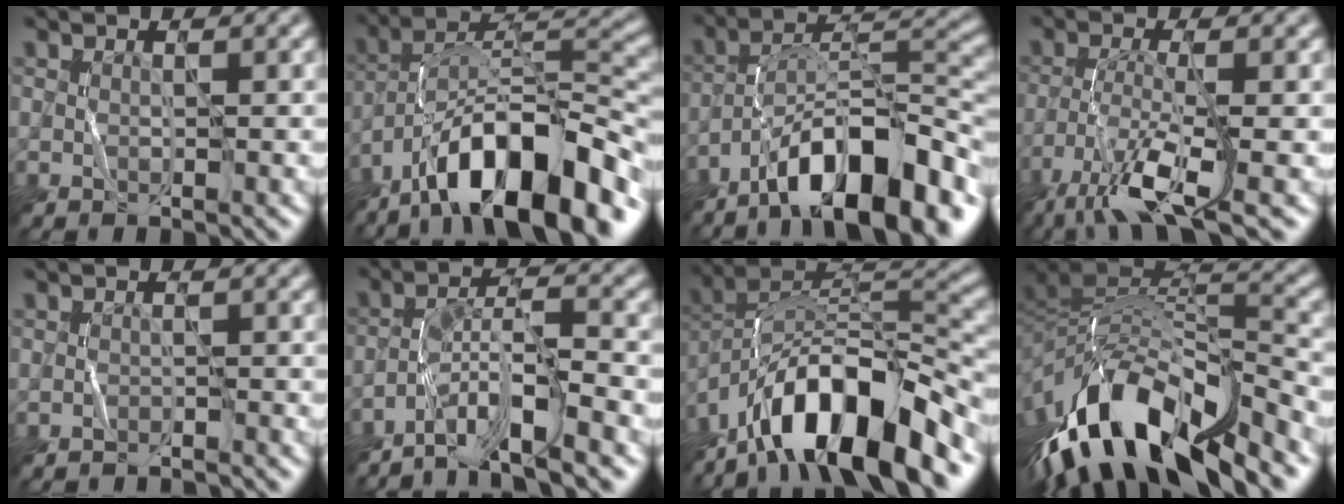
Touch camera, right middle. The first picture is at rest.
{"total": 13.6, "force": [-9.3, 4.0, 9.1], "torque": [-0.140, 0.028, -0.169]}
{"total": 12.3, "force": [-8.4, 3.5, 8.3], "torque": [-0.121, 0.025, -0.150]}
{"total": 6.9, "force": [-4.5, 1.1, 5.1], "torque": [-0.100, -0.002, -0.091]}
{"total": 1.4, "force": [-1.3, -0.2, -0.1], "torque": [0.007, 0.002, -0.023]}
{"total": 7.0, "force": [-5.3, 0.8, 4.6], "torque": [-0.078, 0.011, -0.098]}
{"total": 12.9, "force": [-8.5, 4.2, 8.8], "torque": [-0.142, 0.016, -0.155]}
{"total": 13.4, "force": [-7.4, 5.3, 9.9], "torque": [-0.197, 0.018, -0.120]}